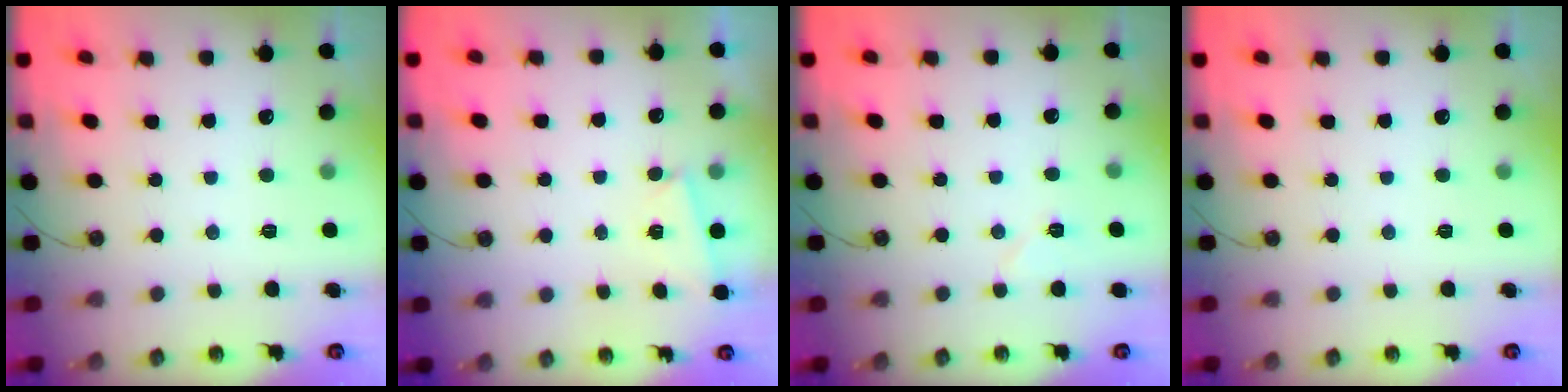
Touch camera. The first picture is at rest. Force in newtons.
{"total": 1.7, "press": 1.3, "slide": 1.0}
{"total": 5.6, "press": 4.9, "slide": 2.7}
{"total": 0.0}